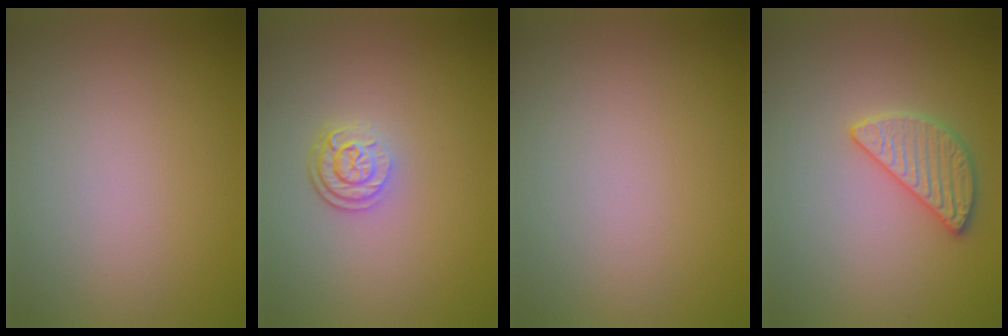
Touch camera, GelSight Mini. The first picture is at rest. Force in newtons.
{"total": 2.6, "press": 2.0, "slide": 1.6}
{"total": 0.0}
{"total": 2.8, "press": 2.8, "slide": 0.3}